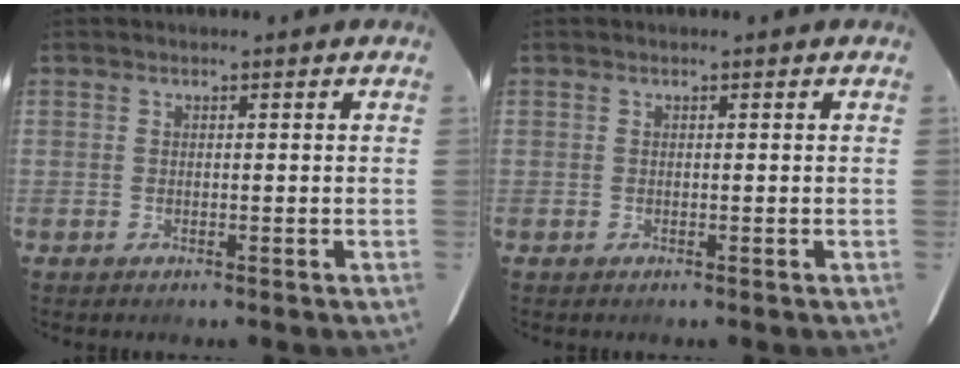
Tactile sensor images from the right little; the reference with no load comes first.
{"total": 0.0}